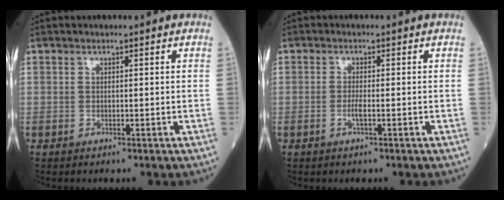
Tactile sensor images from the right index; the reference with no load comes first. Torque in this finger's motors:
{"motor_torque": [-0.04, -0.05, -0.01, 0.00]}